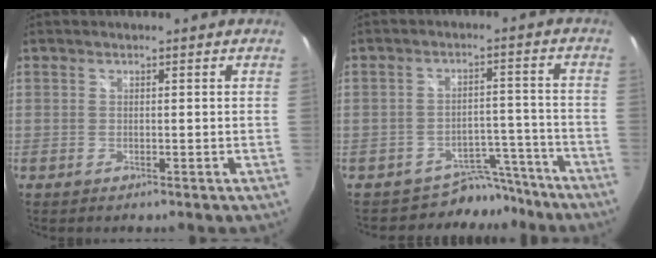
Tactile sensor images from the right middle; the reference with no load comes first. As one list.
[{"total": 7.4, "force": [-6.6, 3.2, -0.4], "torque": [0.010, 0.028, -0.097]}]